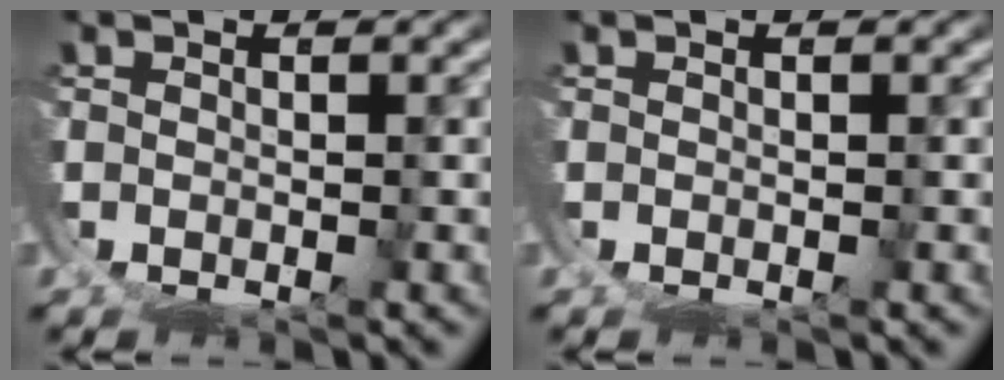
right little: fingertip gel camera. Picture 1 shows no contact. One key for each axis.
{"total": 0.0}